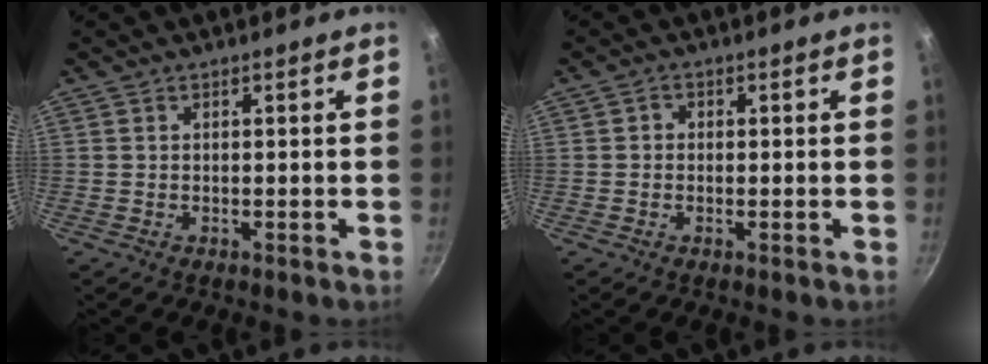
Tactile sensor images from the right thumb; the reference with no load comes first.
{"total": 1.3, "force": [-0.1, 1.2, 0.4], "torque": [-0.004, 0.006, -0.003]}